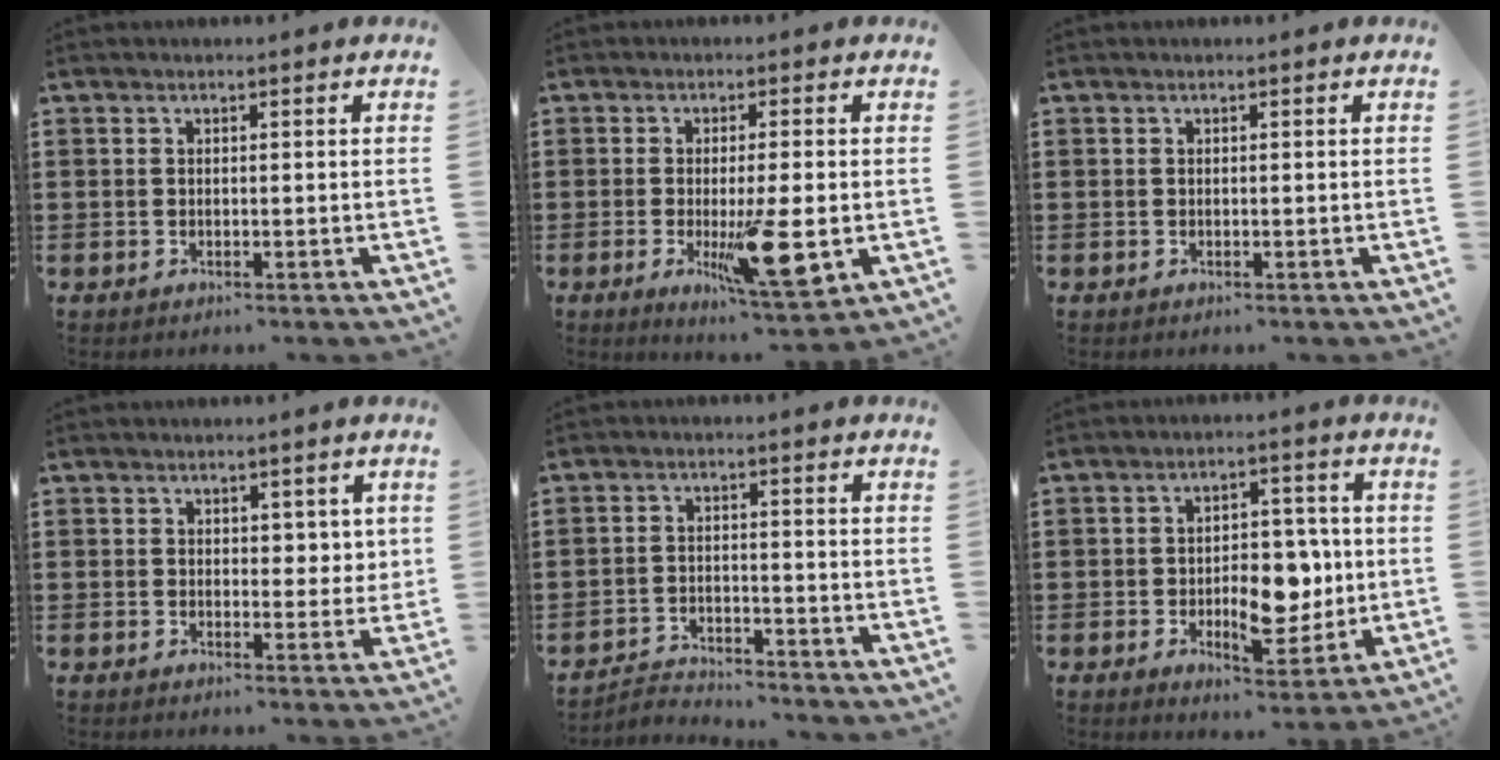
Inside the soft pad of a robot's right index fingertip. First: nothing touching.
{"total": 10.9, "force": [-2.5, 2.6, 10.3], "torque": [-0.183, -0.020, -0.037]}
{"total": 0.0}
{"total": 2.7, "force": [1.5, 1.8, 1.3], "torque": [-0.006, 0.000, 0.024]}
{"total": 2.7, "force": [-2.7, 0.2, 0.0], "torque": [-0.007, 0.002, -0.058]}
{"total": 9.1, "force": [-1.1, 5.4, 7.3], "torque": [-0.097, 0.004, -0.020]}